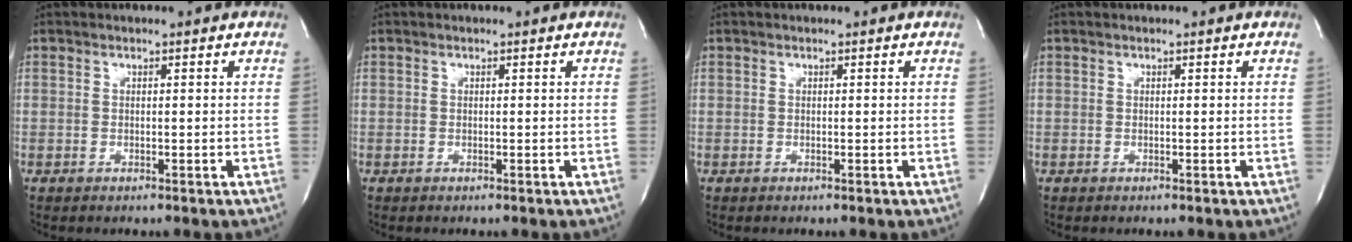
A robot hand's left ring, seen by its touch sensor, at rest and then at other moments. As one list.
[{"total": 0.0}, {"total": 0.0}, {"total": 0.0}]